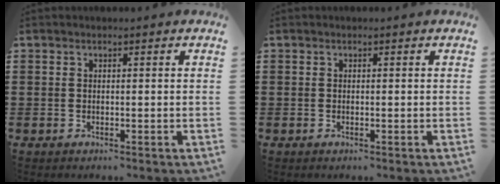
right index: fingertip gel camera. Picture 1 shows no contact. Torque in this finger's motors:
{"motor_torque": [0.76, 0.55, 0.01, 0.00]}